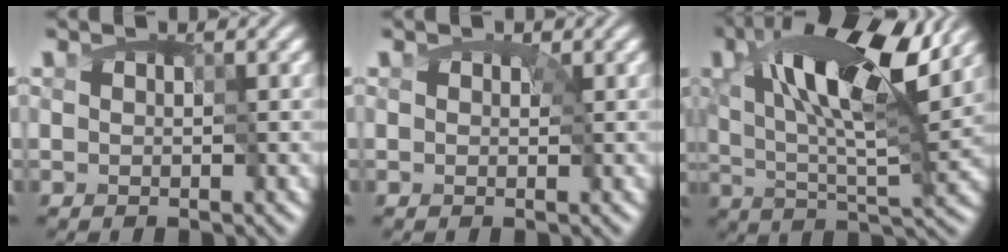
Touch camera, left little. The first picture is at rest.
{"total": 0.9, "force": [0.4, 0.7, 0.5], "torque": [-0.014, 0.004, 0.002]}
{"total": 11.3, "force": [4.4, 3.8, 9.7], "torque": [-0.155, 0.007, 0.068]}